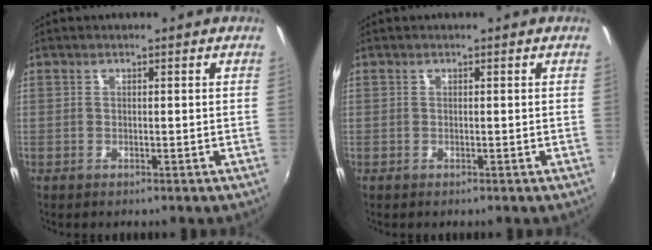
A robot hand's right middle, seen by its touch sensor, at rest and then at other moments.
{"total": 0.0}